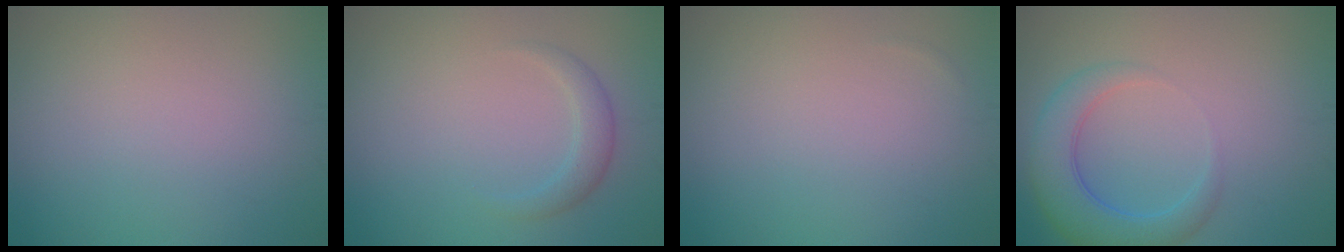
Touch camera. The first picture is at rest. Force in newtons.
{"total": 1.8, "press": 1.8, "slide": 0.1}
{"total": 0.0}
{"total": 5.0, "press": 5.0, "slide": 0.4}